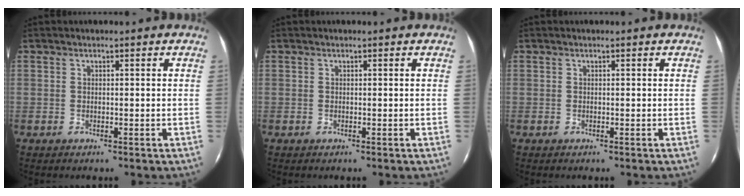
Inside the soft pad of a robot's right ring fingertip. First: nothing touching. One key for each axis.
{"total": 0.0}
{"total": 0.0}